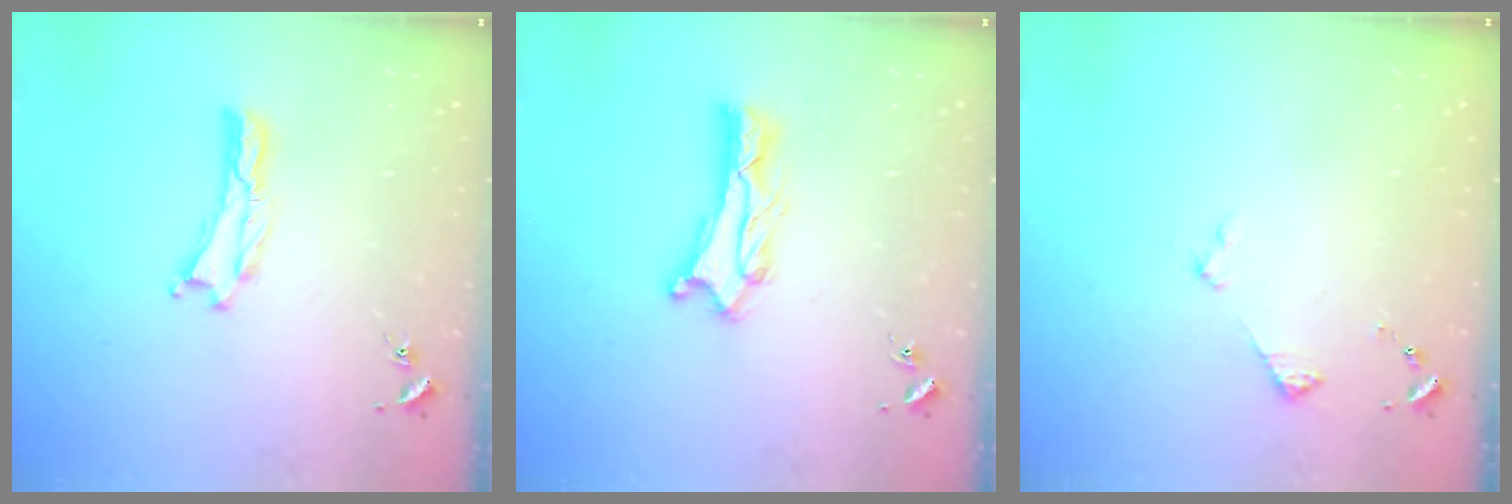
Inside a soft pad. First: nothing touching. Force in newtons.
{"total": 1.2, "press": 1.1, "slide": 0.1}
{"total": 2.9, "press": 2.9, "slide": 0.3}